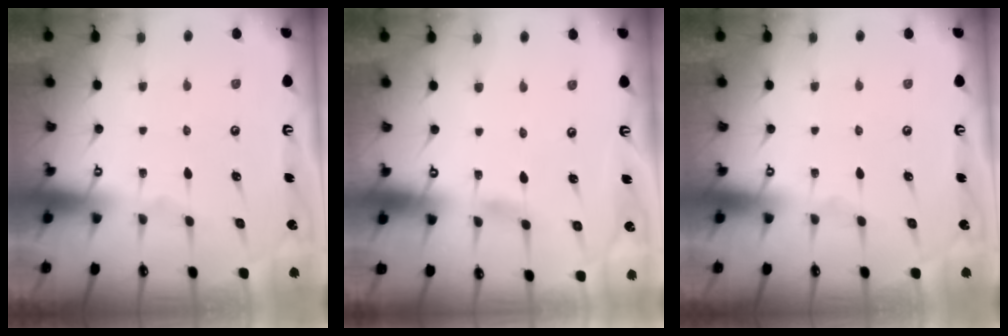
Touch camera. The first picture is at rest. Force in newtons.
{"total": 1.7, "press": 1.7, "slide": 0.2}
{"total": 0.0}